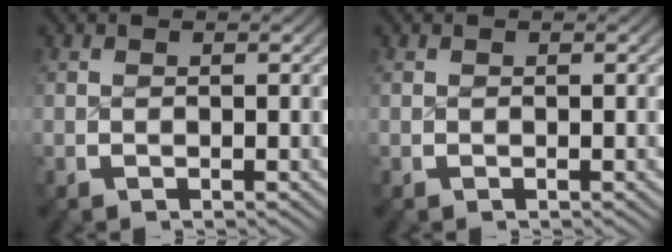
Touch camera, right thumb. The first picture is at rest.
{"total": 0.0}